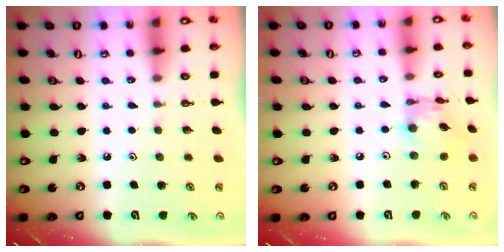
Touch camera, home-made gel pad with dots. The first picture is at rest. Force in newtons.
{"total": 9.1, "press": 9.1, "slide": 0.6}